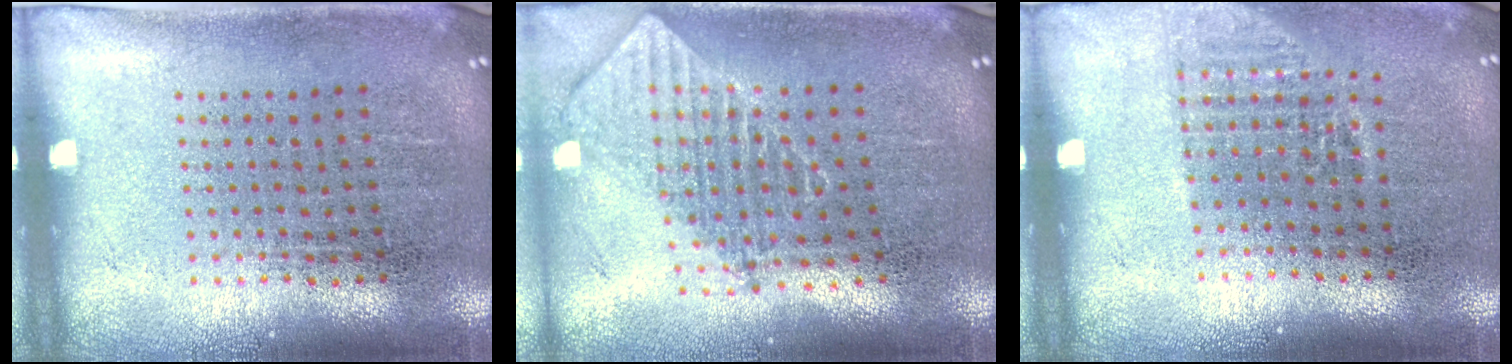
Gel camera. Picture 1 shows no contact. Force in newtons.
{"total": 2.0, "press": 1.6, "slide": 1.3}
{"total": 1.1, "press": 1.0, "slide": 0.4}